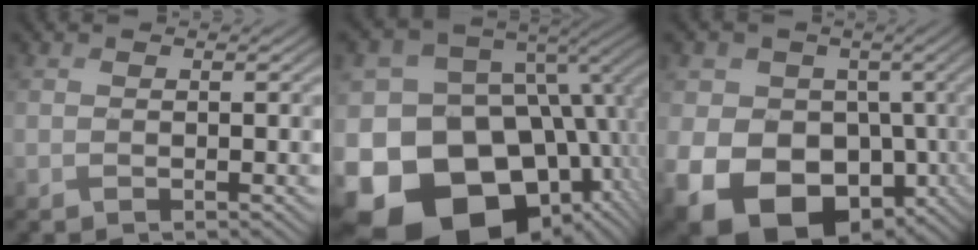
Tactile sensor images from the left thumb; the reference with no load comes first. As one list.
[{"total": 21.7, "force": [-9.1, 14.8, 13.0], "torque": [-0.291, -0.033, -0.150]}, {"total": 17.3, "force": [-5.3, 14.2, 8.5], "torque": [-0.187, -0.034, -0.096]}]